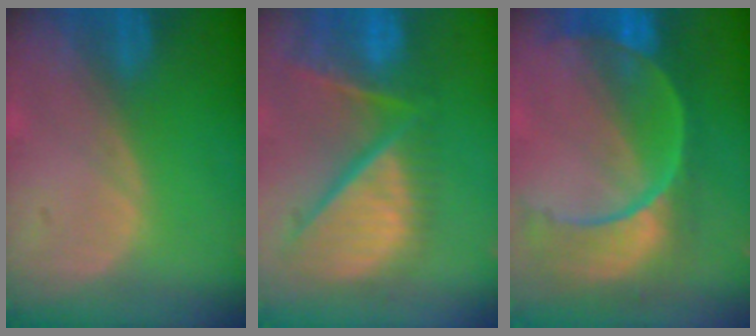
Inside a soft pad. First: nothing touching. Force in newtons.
{"total": 13.2, "press": 11.0, "slide": 7.3}
{"total": 11.2, "press": 9.4, "slide": 6.1}